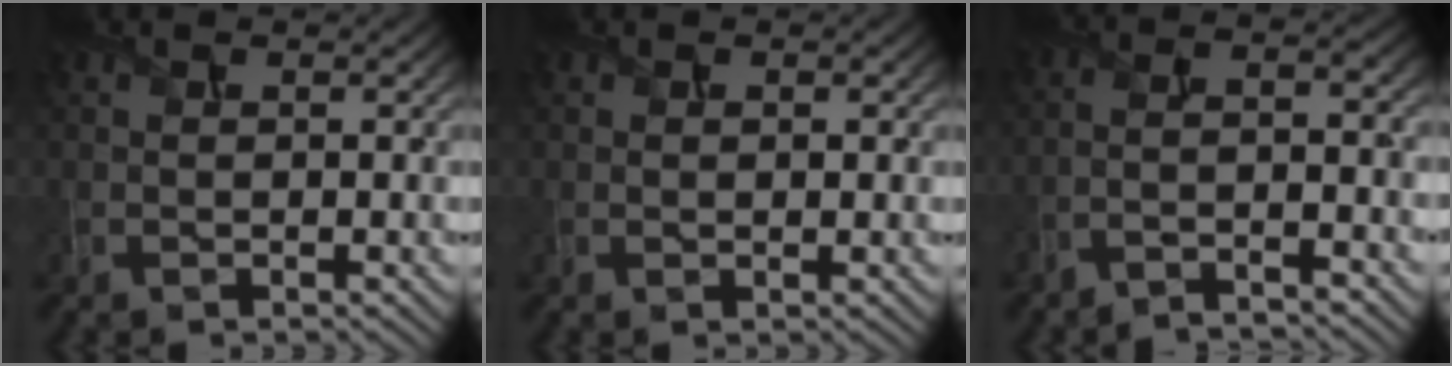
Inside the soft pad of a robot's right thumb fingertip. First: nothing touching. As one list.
[{"total": 1.1, "force": [0.1, 0.5, 0.9], "torque": [-0.015, -0.004, 0.004]}, {"total": 5.6, "force": [-4.1, 0.8, 3.8], "torque": [-0.062, 0.009, -0.081]}]